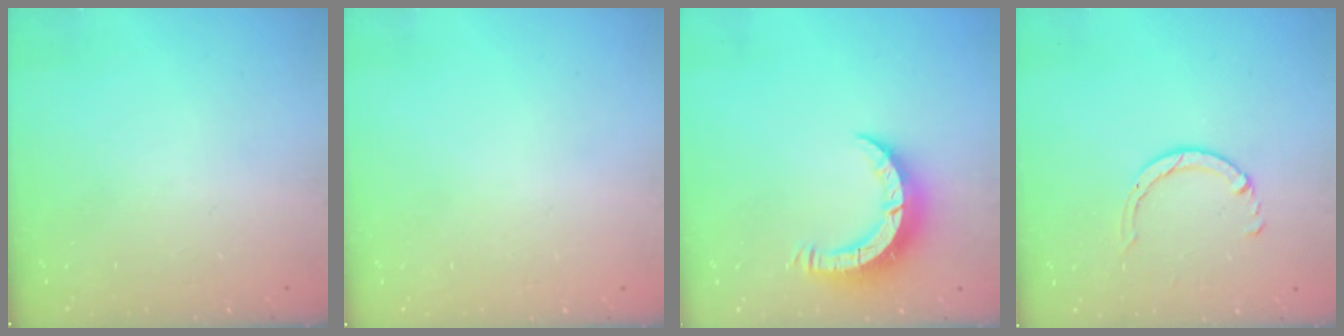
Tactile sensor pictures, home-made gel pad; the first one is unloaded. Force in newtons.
{"total": 2.6, "press": 2.6, "slide": 0.2}
{"total": 7.8, "press": 7.7, "slide": 0.8}
{"total": 3.6, "press": 3.5, "slide": 0.4}